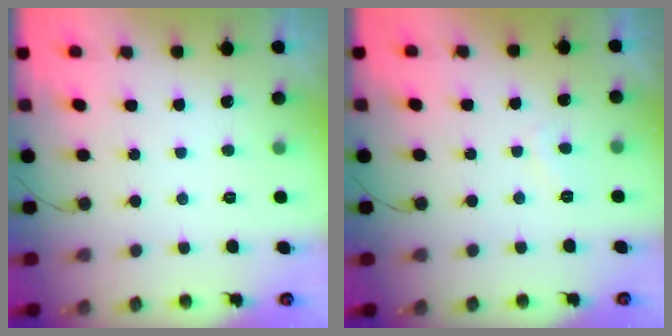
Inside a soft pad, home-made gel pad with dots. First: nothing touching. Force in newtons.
{"total": 1.8, "press": 1.7, "slide": 0.6}